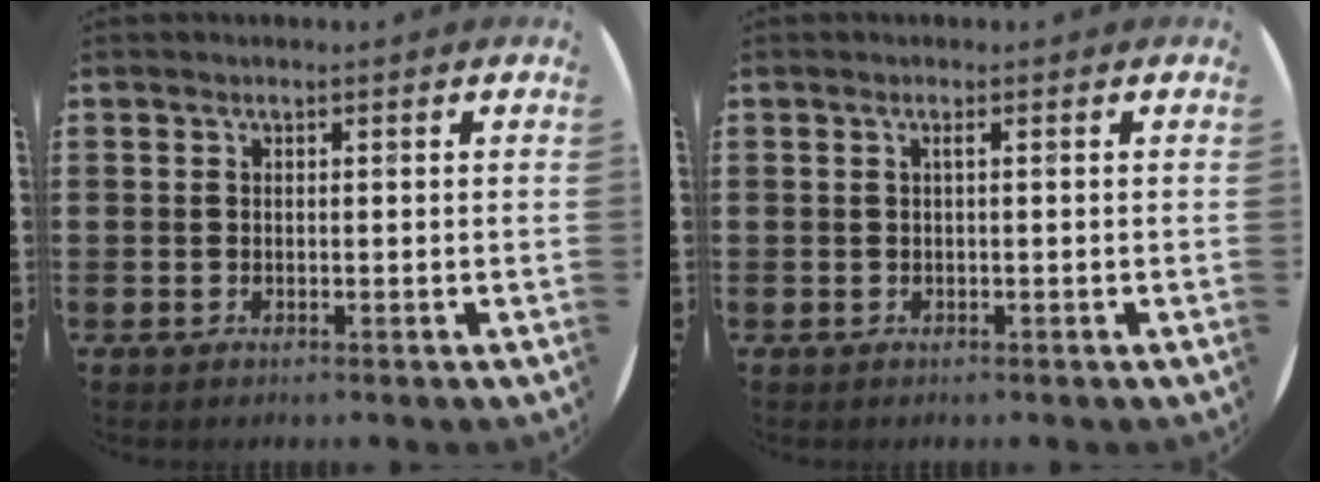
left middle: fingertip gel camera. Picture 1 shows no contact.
{"total": 0.6, "force": [0.0, -0.1, 0.5], "torque": [-0.006, -0.001, -0.001]}